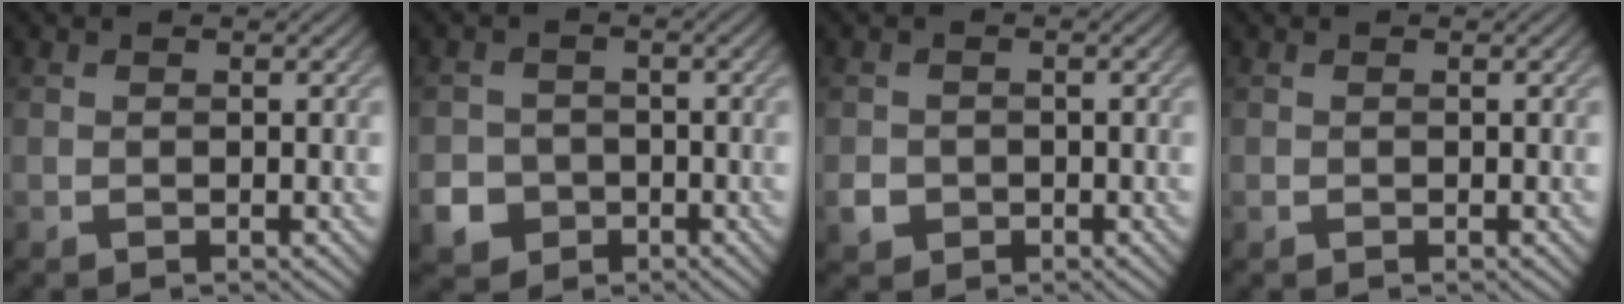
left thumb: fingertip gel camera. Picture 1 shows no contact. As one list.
[{"total": 5.2, "force": [-2.5, 4.4, 1.3], "torque": [-0.023, -0.012, -0.056]}, {"total": 2.1, "force": [-0.8, 1.9, 0.7], "torque": [-0.013, -0.005, -0.018]}, {"total": 0.0}]